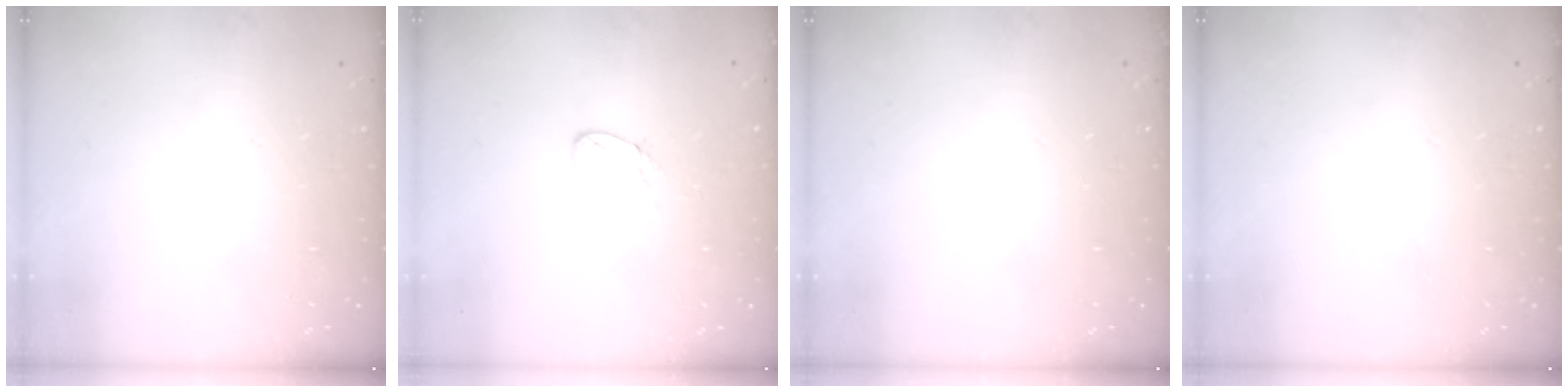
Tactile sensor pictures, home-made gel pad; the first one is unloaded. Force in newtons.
{"total": 5.5, "press": 5.4, "slide": 0.5}
{"total": 0.0}
{"total": 0.0}